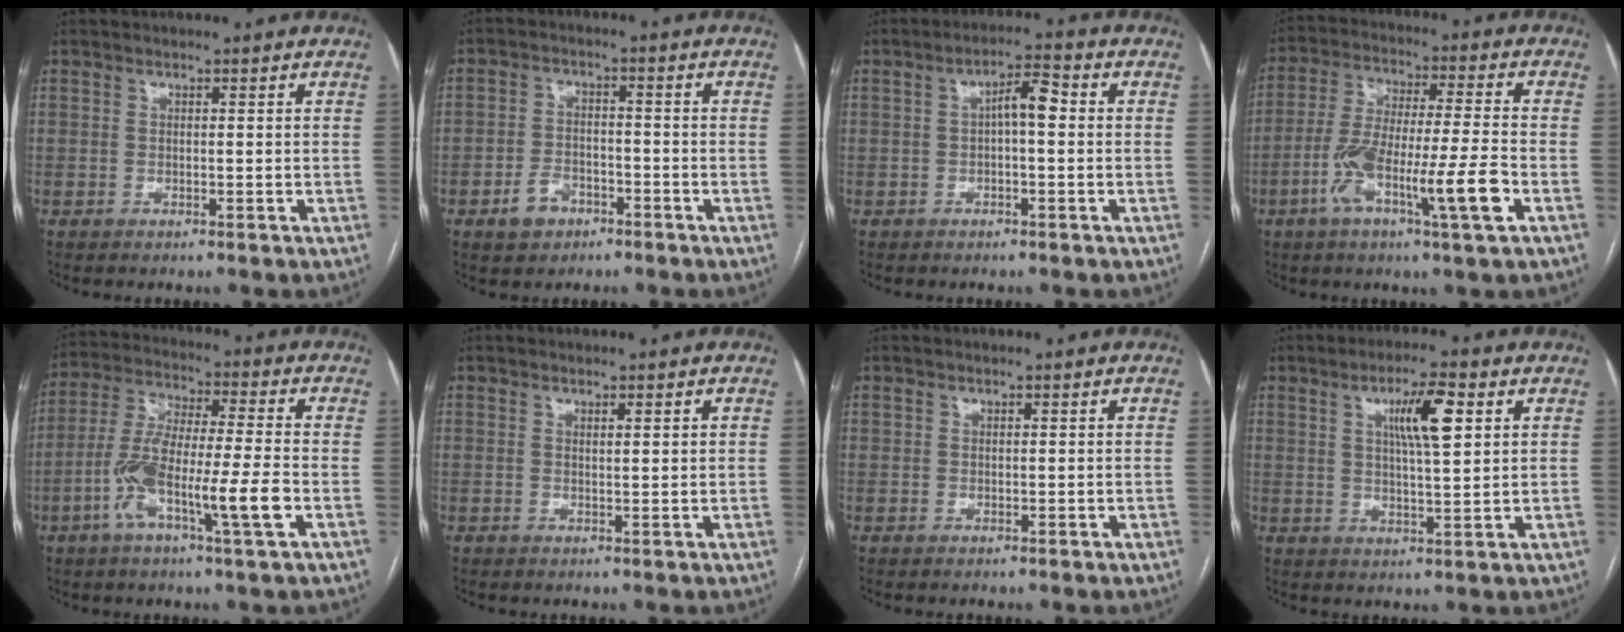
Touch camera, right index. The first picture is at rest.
{"total": 4.9, "force": [-2.8, 3.4, 2.2], "torque": [-0.041, 0.008, -0.041]}
{"total": 4.3, "force": [0.2, 1.1, 4.2], "torque": [-0.068, 0.018, 0.001]}
{"total": 13.7, "force": [-5.2, 0.7, 12.7], "torque": [-0.239, -0.001, -0.093]}
{"total": 13.5, "force": [-4.4, 1.0, 12.7], "torque": [-0.248, 0.001, -0.084]}
{"total": 1.4, "force": [0.6, 0.1, 1.2], "torque": [-0.023, 0.000, 0.010]}
{"total": 0.5, "force": [0.2, 0.4, 0.2], "torque": [0.001, 0.002, 0.004]}
{"total": 7.6, "force": [2.8, 1.0, 7.0], "torque": [-0.122, 0.007, 0.047]}